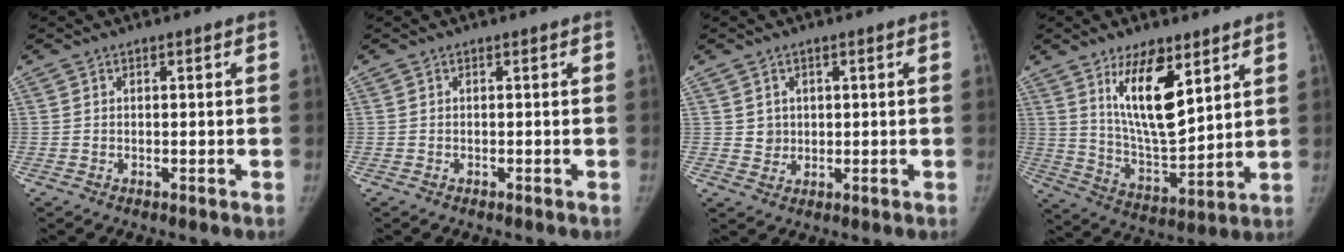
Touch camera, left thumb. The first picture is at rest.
{"total": 0.0}
{"total": 2.9, "force": [1.0, 2.6, 0.8], "torque": [0.000, -0.007, 0.022]}
{"total": 14.6, "force": [7.4, 5.5, 11.3], "torque": [-0.170, -0.053, 0.143]}